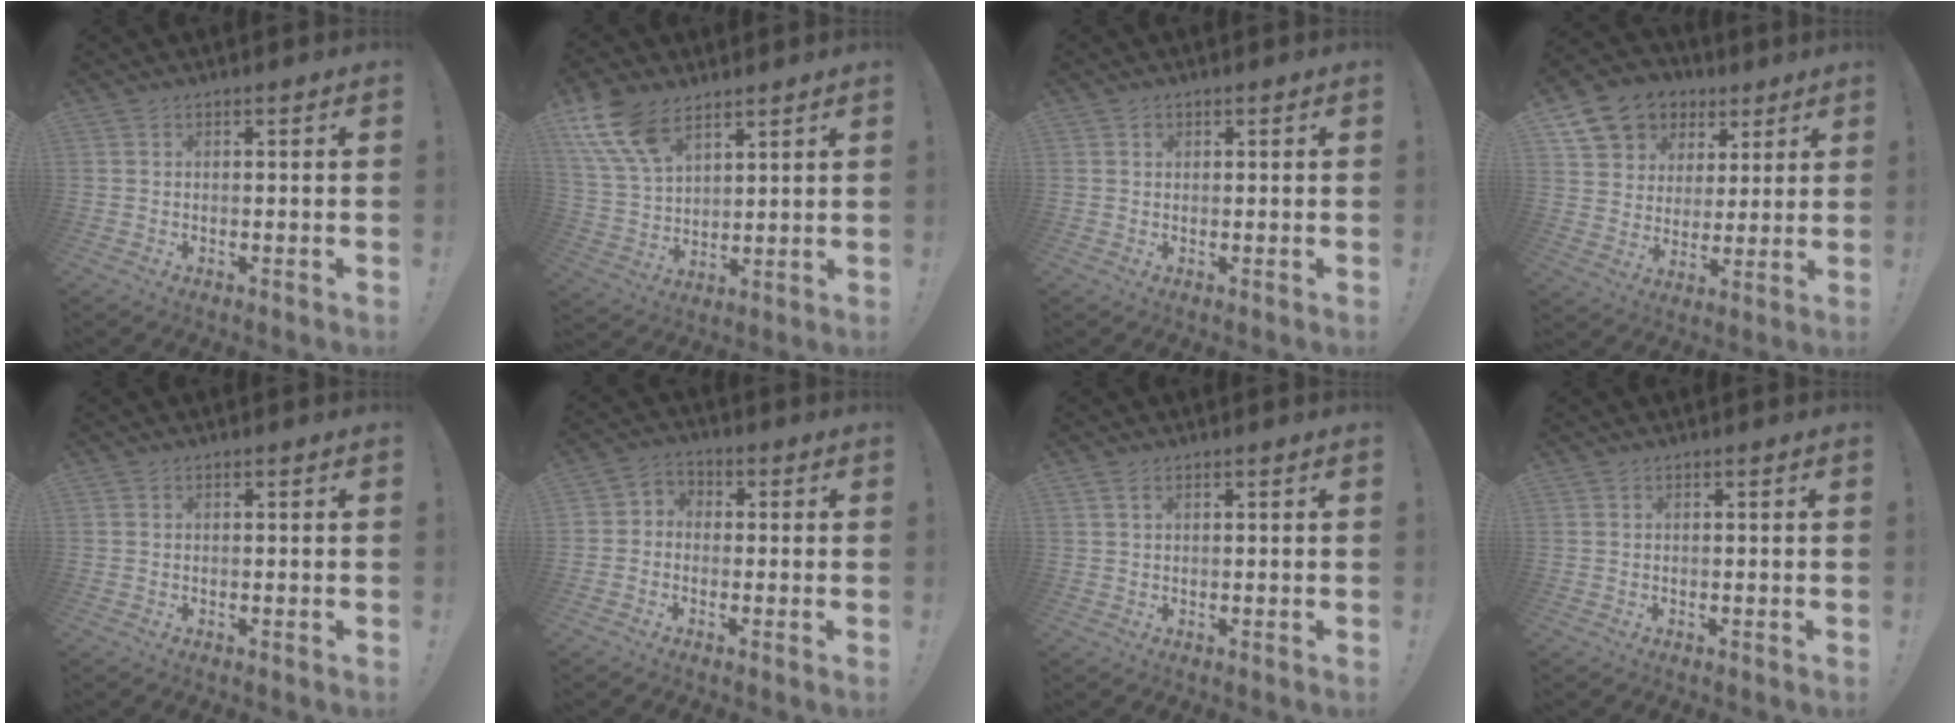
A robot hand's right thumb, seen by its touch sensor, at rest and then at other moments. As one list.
[{"total": 14.4, "force": [8.9, 8.2, 7.7], "torque": [-0.163, -0.040, 0.174]}, {"total": 0.8, "force": [0.3, 0.7, 0.1], "torque": [0.000, 0.001, 0.005]}, {"total": 13.3, "force": [6.9, 10.4, 4.3], "torque": [-0.068, -0.039, 0.144]}, {"total": 0.0}, {"total": 4.2, "force": [-2.2, 3.3, 1.2], "torque": [-0.025, 0.022, -0.038]}, {"total": 1.9, "force": [1.0, 1.0, 1.3], "torque": [-0.026, 0.002, 0.018]}, {"total": 0.0}]